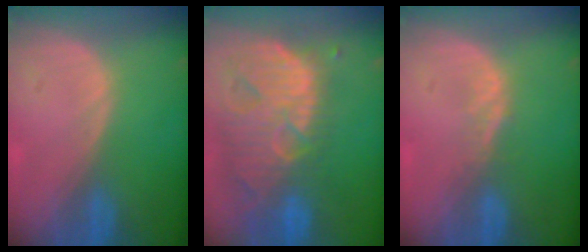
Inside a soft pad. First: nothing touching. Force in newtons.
{"total": 13.7, "press": 11.6, "slide": 7.3}
{"total": 1.4, "press": 1.4, "slide": 0.1}